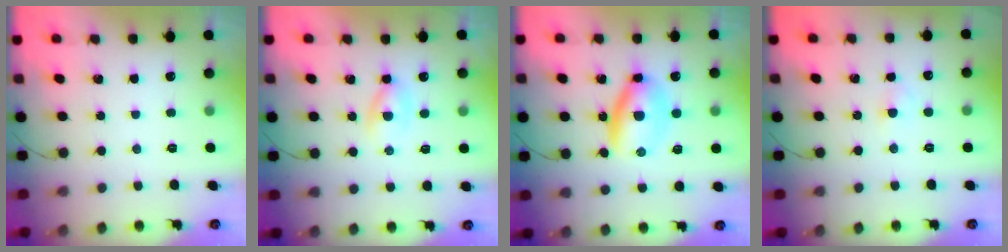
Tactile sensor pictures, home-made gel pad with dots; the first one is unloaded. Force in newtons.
{"total": 2.7, "press": 2.5, "slide": 1.1}
{"total": 6.6, "press": 6.5, "slide": 1.2}
{"total": 2.1, "press": 1.8, "slide": 0.9}